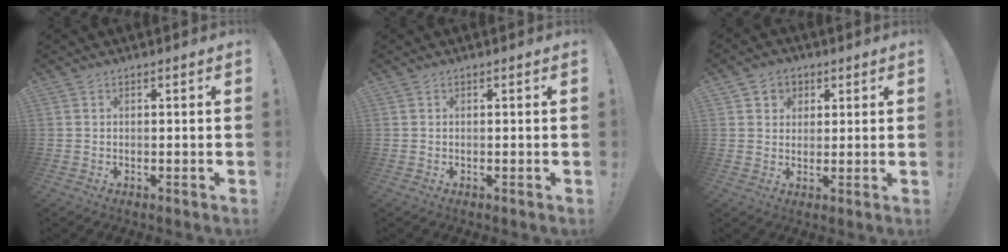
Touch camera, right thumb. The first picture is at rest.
{"total": 0.0}
{"total": 4.8, "force": [1.7, 4.5, 0.8], "torque": [-0.009, -0.007, 0.032]}